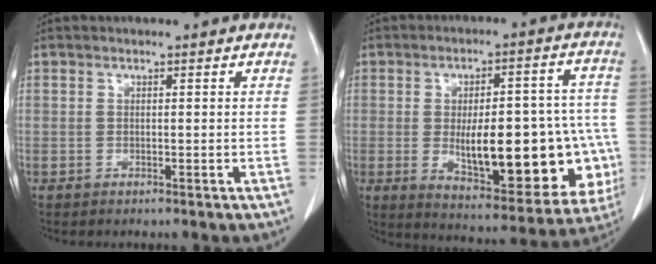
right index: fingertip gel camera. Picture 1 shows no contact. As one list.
[{"total": 23.4, "force": [-4.2, 8.6, 21.4], "torque": [-0.236, 0.024, -0.027]}]